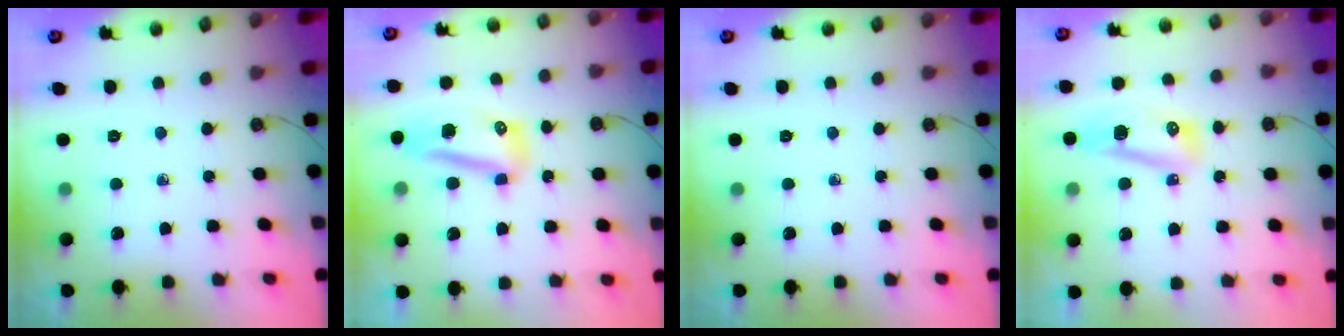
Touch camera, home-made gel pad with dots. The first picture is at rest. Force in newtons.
{"total": 9.4, "press": 9.3, "slide": 1.1}
{"total": 0.0}
{"total": 11.2, "press": 9.6, "slide": 5.7}